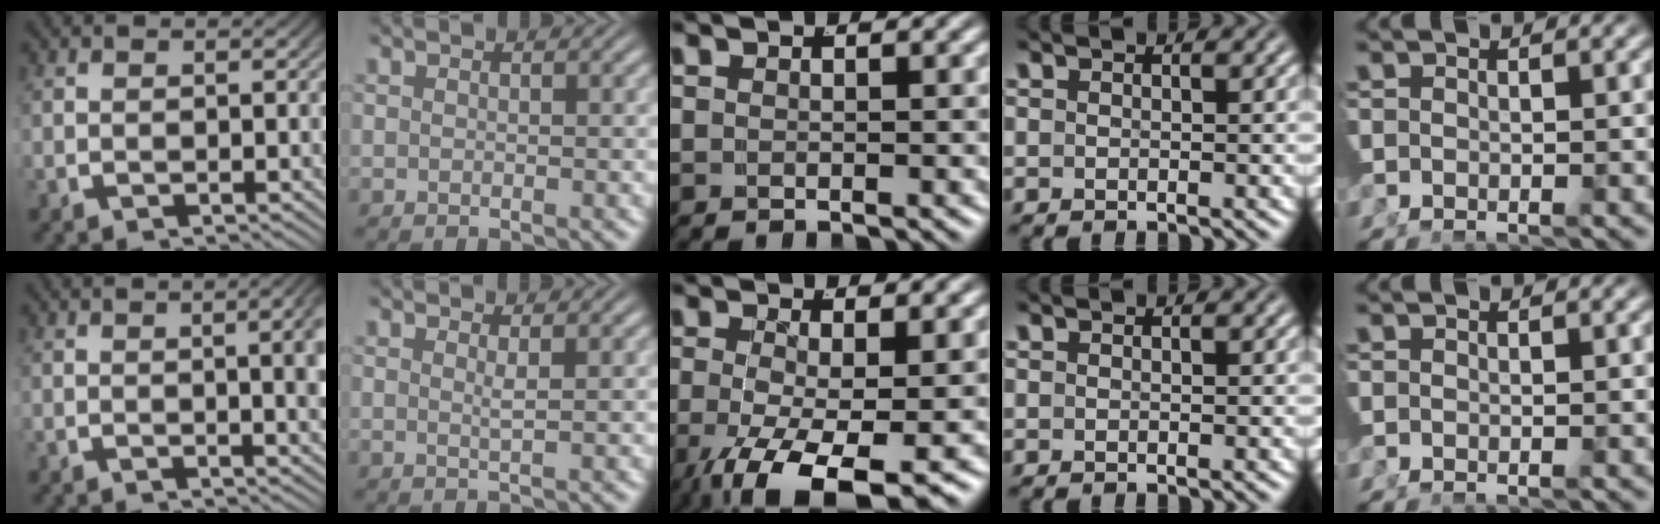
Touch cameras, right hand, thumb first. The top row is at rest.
{"thumb": {"total": 5.2, "force": [0.6, 1.8, 4.9], "torque": [-0.043, 0.007, 0.005]}, "index": {"total": 0.9, "force": [0.4, -0.4, 0.7], "torque": [-0.014, -0.008, 0.010]}, "middle": {"total": 8.6, "force": [-4.7, 3.5, 6.3], "torque": [-0.135, -0.055, -0.047]}}